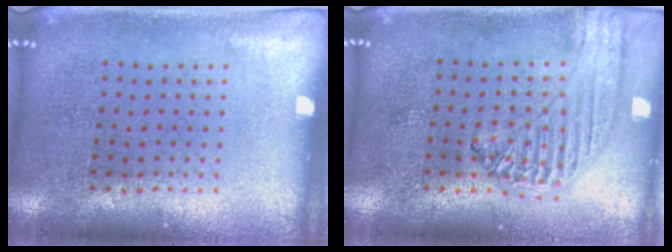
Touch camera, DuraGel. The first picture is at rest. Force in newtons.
{"total": 1.3, "press": 1.3, "slide": 0.2}